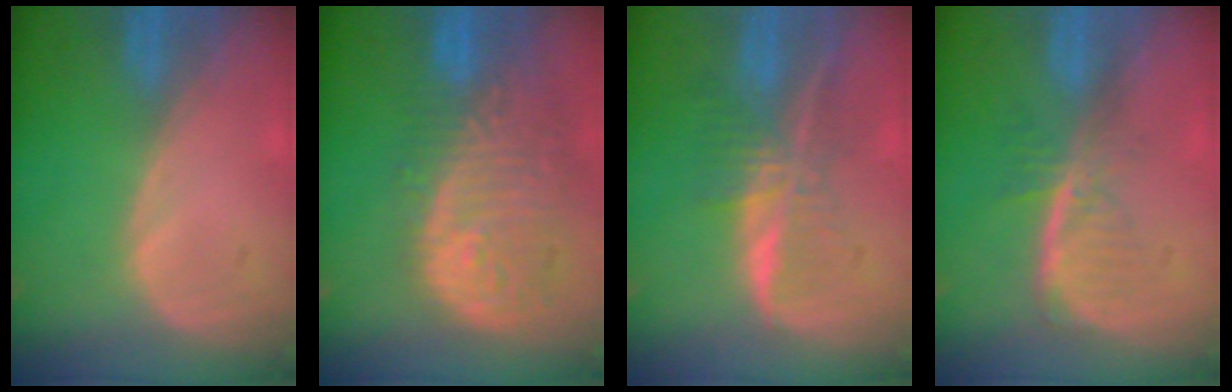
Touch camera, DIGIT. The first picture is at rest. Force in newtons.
{"total": 13.0, "press": 11.1, "slide": 6.8}
{"total": 7.3, "press": 6.1, "slide": 4.0}
{"total": 5.9, "press": 5.1, "slide": 3.0}